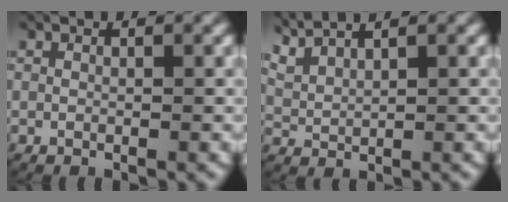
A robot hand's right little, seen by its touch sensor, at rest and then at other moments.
{"total": 4.1, "force": [2.9, 2.1, 2.0], "torque": [-0.054, 0.007, 0.055]}